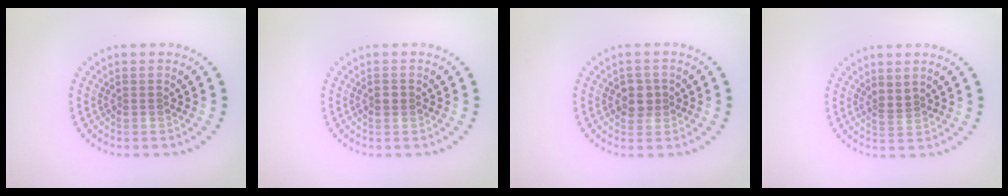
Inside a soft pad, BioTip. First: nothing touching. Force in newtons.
{"total": 1.1, "press": 1.1, "slide": 0.1}
{"total": 2.1, "press": 2.0, "slide": 0.8}
{"total": 1.3, "press": 0.9, "slide": 1.0}